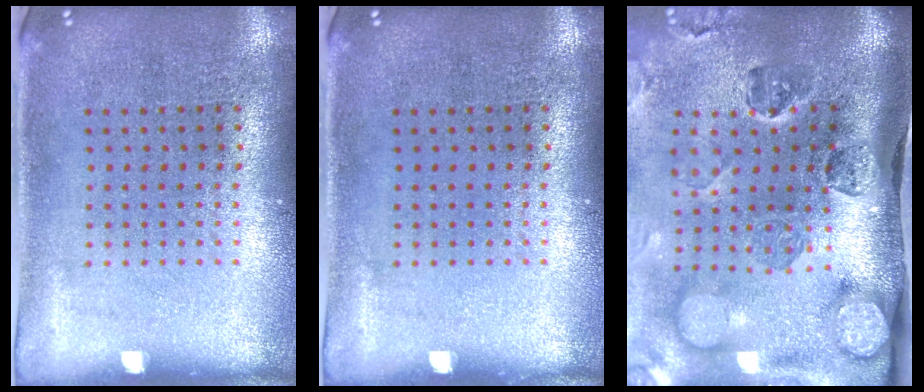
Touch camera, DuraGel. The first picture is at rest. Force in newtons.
{"total": 0.0}
{"total": 4.8, "press": 3.5, "slide": 3.4}